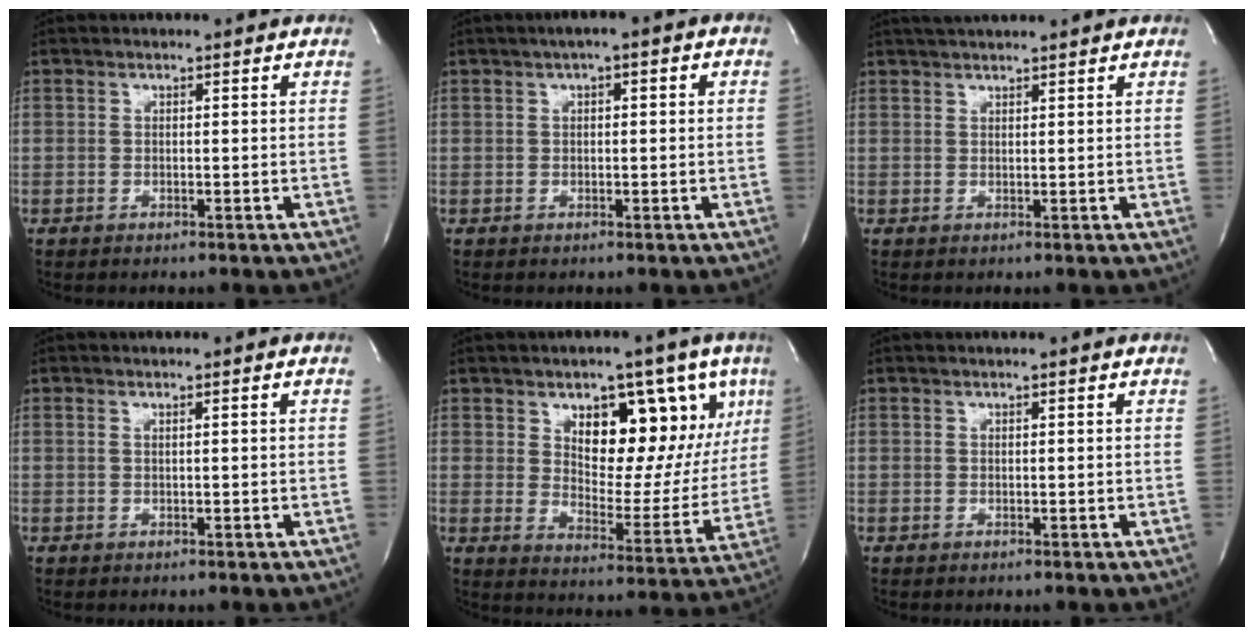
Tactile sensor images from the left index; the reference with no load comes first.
{"total": 3.4, "force": [1.2, 1.1, 3.0], "torque": [-0.046, 0.018, 0.011]}
{"total": 4.9, "force": [4.4, -0.2, 2.0], "torque": [-0.032, 0.029, 0.069]}
{"total": 0.6, "force": [0.3, -0.2, 0.5], "torque": [-0.020, -0.002, 0.010]}
{"total": 13.9, "force": [7.1, 7.1, 9.6], "torque": [-0.110, 0.004, 0.112]}
{"total": 1.3, "force": [1.2, -0.3, 0.4], "torque": [-0.014, 0.001, 0.020]}